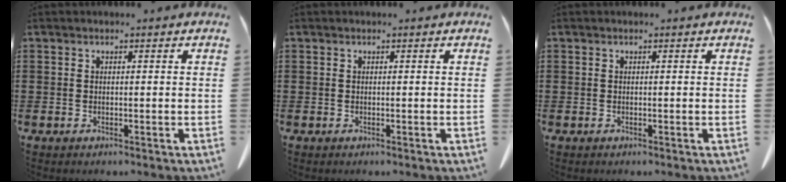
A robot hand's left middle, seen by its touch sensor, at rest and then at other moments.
{"total": 0.0}
{"total": 0.0}